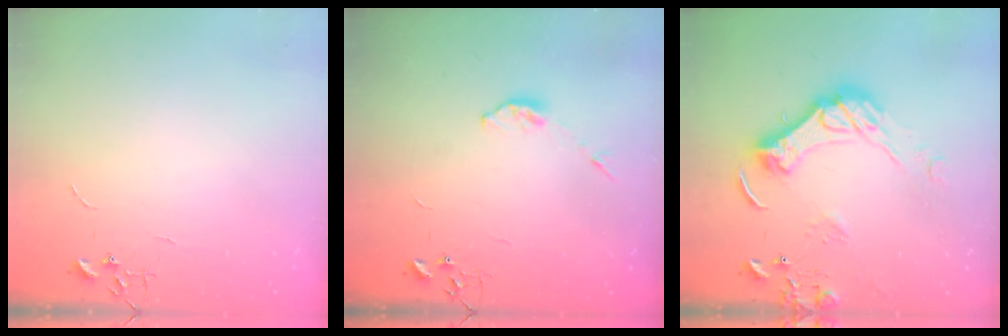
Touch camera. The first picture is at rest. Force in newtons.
{"total": 3.9, "press": 3.9, "slide": 0.7}
{"total": 15.0, "press": 14.9, "slide": 1.4}